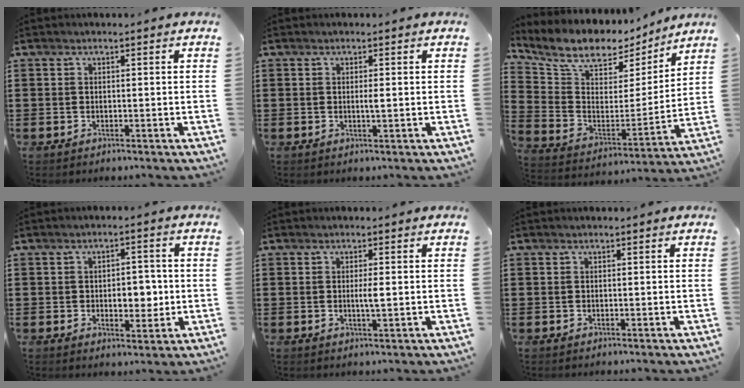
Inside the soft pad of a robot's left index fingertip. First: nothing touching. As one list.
[{"total": 1.1, "force": [0.1, 0.0, 1.1], "torque": [-0.022, -0.004, 0.001]}, {"total": 8.8, "force": [7.3, 3.9, 3.2], "torque": [-0.089, -0.055, 0.124]}, {"total": 5.1, "force": [-0.4, 2.8, 4.2], "torque": [-0.058, -0.003, -0.017]}, {"total": 2.0, "force": [0.0, 0.2, 2.0], "torque": [-0.040, -0.004, -0.001]}, {"total": 0.0}]